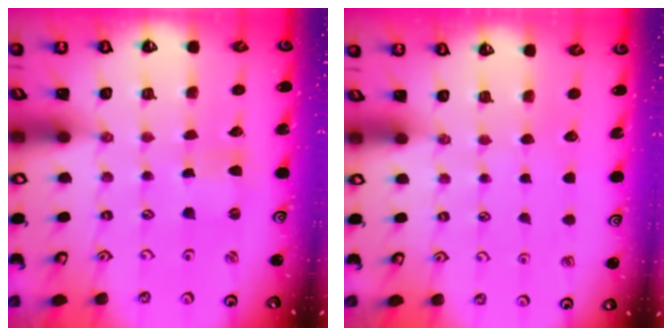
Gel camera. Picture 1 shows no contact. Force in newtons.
{"total": 0.0}